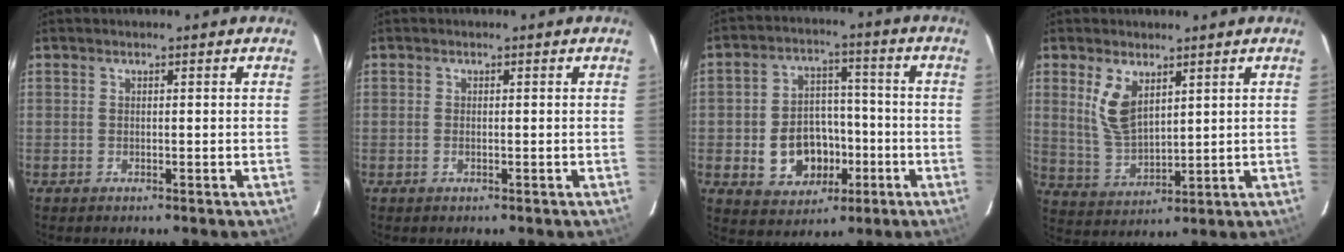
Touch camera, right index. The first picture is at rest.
{"total": 0.5, "force": [-0.2, 0.2, 0.4], "torque": [-0.010, 0.000, -0.004]}
{"total": 11.6, "force": [-3.5, 9.0, 6.4], "torque": [-0.142, 0.020, -0.036]}
{"total": 8.3, "force": [3.8, 4.2, 6.2], "torque": [-0.121, -0.002, 0.085]}